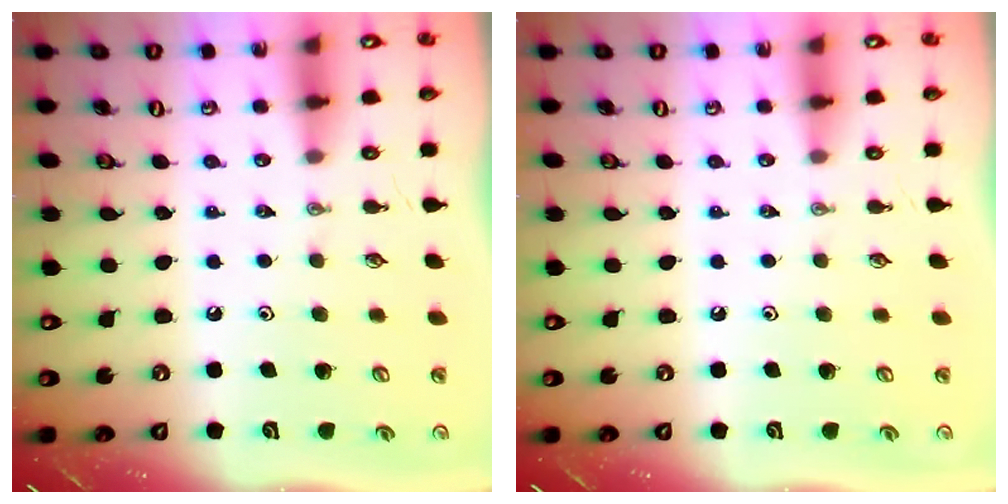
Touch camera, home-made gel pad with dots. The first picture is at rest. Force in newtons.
{"total": 0.0}